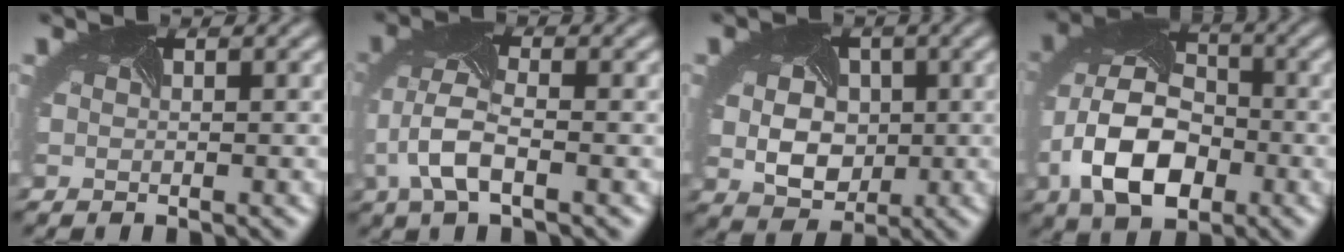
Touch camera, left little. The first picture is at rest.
{"total": 4.5, "force": [-1.5, 1.9, 3.8], "torque": [-0.094, 0.003, -0.030]}
{"total": 6.3, "force": [0.2, 4.9, 4.0], "torque": [-0.066, -0.001, 0.001]}
{"total": 9.8, "force": [-3.3, 6.0, 6.9], "torque": [-0.157, -0.011, -0.067]}